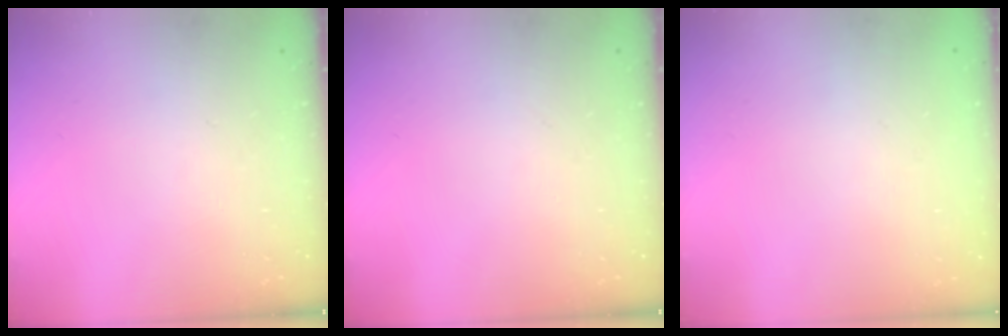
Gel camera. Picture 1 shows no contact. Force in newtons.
{"total": 0.0}
{"total": 1.9, "press": 1.9, "slide": 0.2}